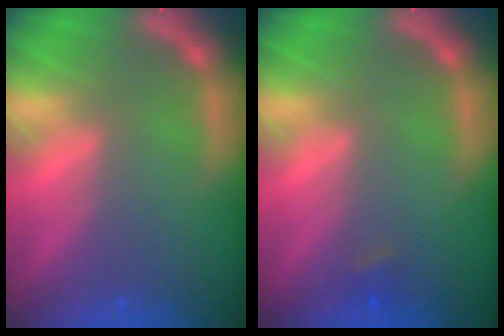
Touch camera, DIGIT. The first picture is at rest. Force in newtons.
{"total": 0.9}